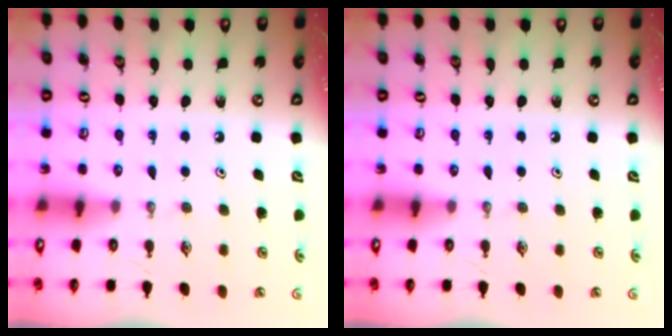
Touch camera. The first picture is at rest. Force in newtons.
{"total": 0.0}